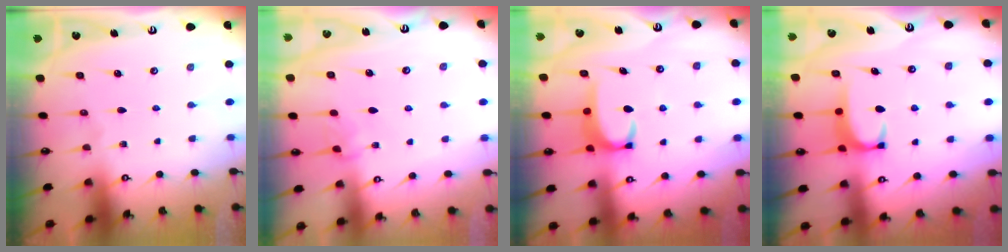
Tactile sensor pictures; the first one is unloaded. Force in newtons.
{"total": 2.5, "press": 2.5, "slide": 0.5}
{"total": 3.5, "press": 3.5, "slide": 0.6}
{"total": 2.0, "press": 1.9, "slide": 0.5}